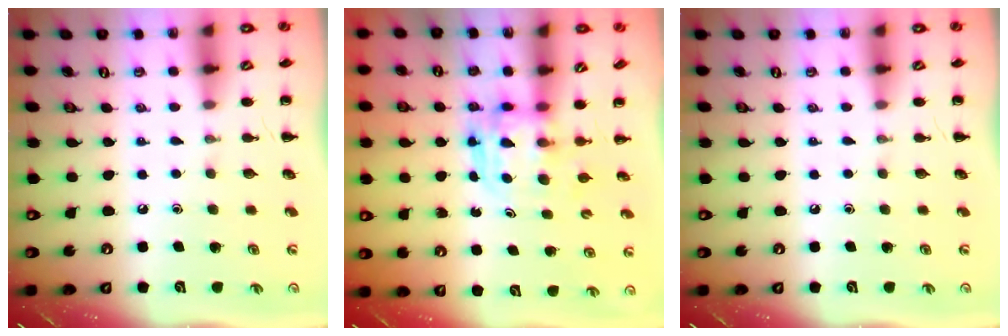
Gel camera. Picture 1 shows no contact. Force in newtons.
{"total": 3.8, "press": 3.8, "slide": 0.2}
{"total": 0.0}